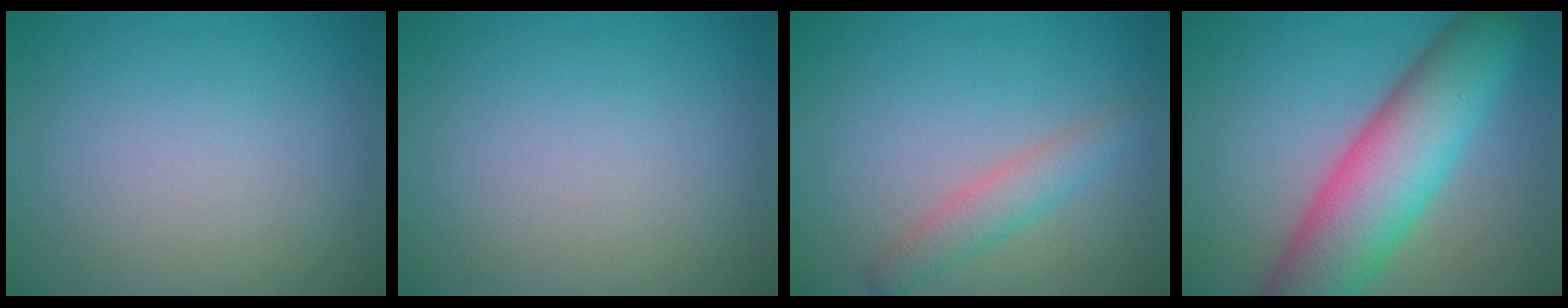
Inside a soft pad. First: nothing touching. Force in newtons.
{"total": 0.0}
{"total": 2.4, "press": 2.4, "slide": 0.2}
{"total": 10.0, "press": 10.0, "slide": 0.6}